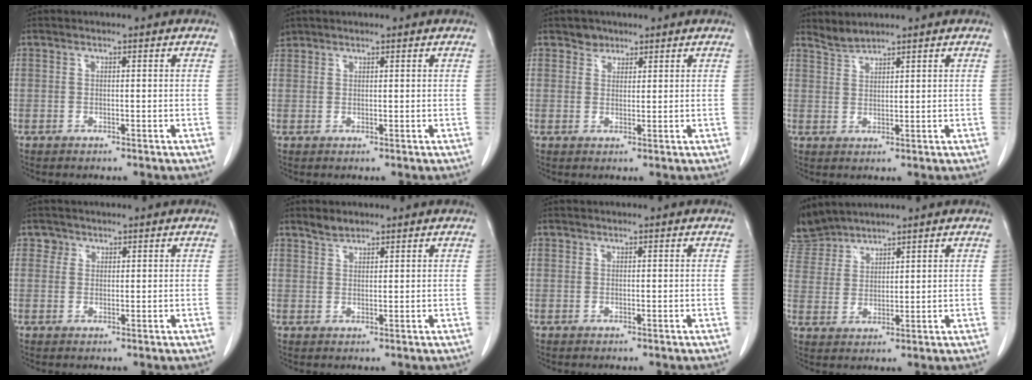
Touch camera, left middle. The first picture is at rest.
{"total": 1.6, "force": [1.4, 0.8, -0.2], "torque": [0.001, 0.011, 0.025]}
{"total": 2.0, "force": [1.5, 1.3, 0.0], "torque": [0.006, -0.001, 0.022]}
{"total": 2.2, "force": [2.1, -0.4, -0.3], "torque": [-0.001, -0.002, 0.050]}
{"total": 1.4, "force": [0.9, 1.1, -0.1], "torque": [0.015, -0.001, 0.009]}
{"total": 2.0, "force": [1.8, 0.7, 0.4], "torque": [-0.011, 0.000, 0.033]}
{"total": 0.0}
{"total": 5.7, "force": [5.6, 1.0, -0.4], "torque": [-0.002, 0.009, 0.124]}